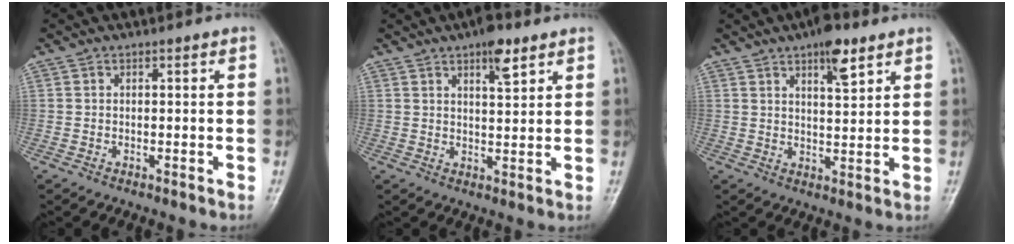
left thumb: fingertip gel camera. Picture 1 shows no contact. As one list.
[{"total": 5.6, "force": [3.4, 1.8, 3.9], "torque": [-0.051, -0.016, 0.051]}, {"total": 6.9, "force": [4.2, 2.2, 4.9], "torque": [-0.064, -0.021, 0.063]}]